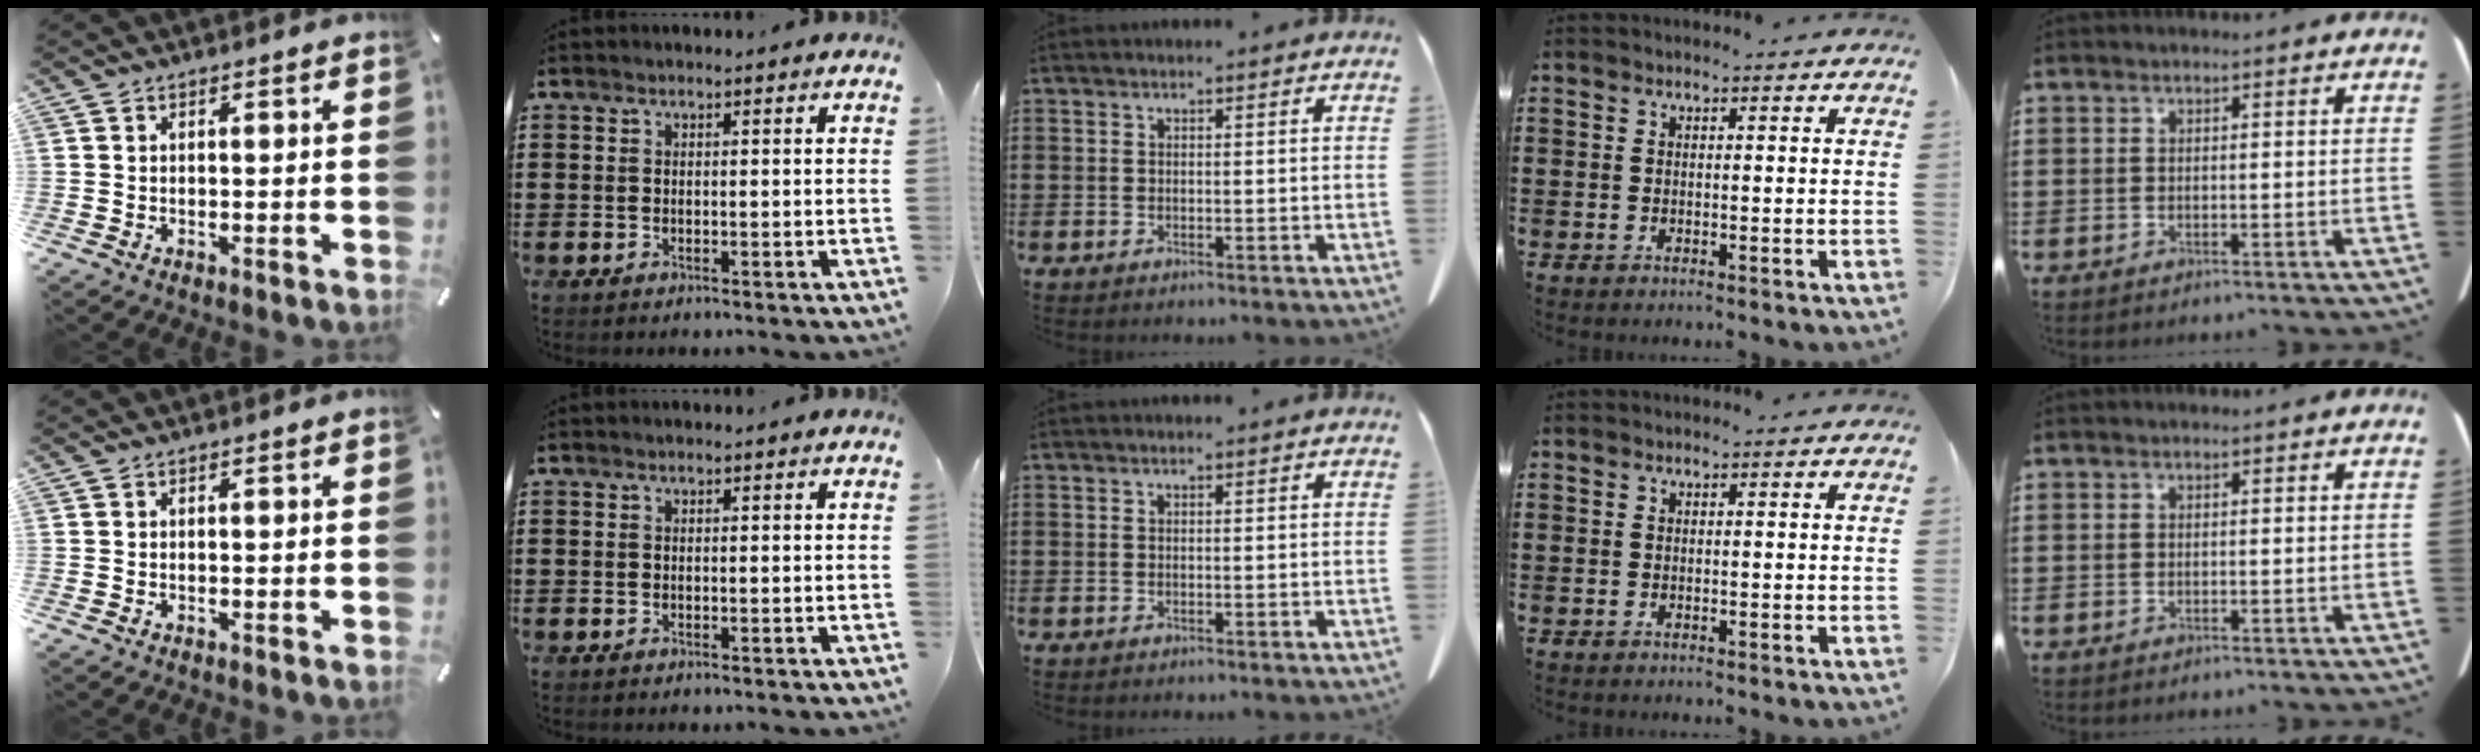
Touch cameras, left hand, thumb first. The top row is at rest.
{}